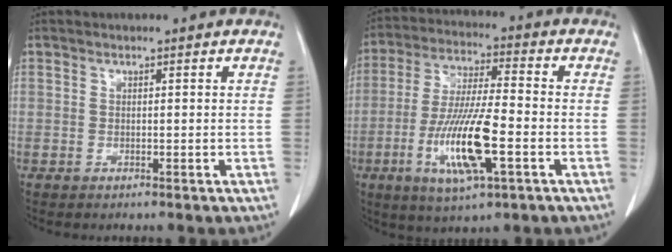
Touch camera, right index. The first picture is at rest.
{"total": 13.7, "force": [-4.4, 2.0, 12.8], "torque": [-0.256, -0.015, -0.079]}